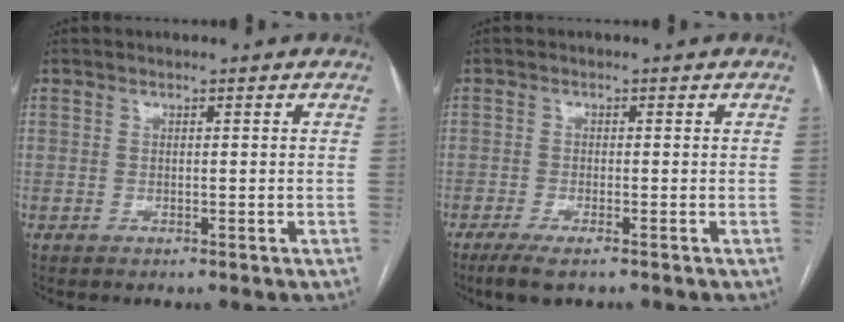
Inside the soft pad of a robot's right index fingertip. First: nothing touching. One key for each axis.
{"total": 4.3, "fx": -3.0, "fy": 0.8, "fz": 3.0, "tx": -0.054, "ty": -0.009, "tz": -0.049}